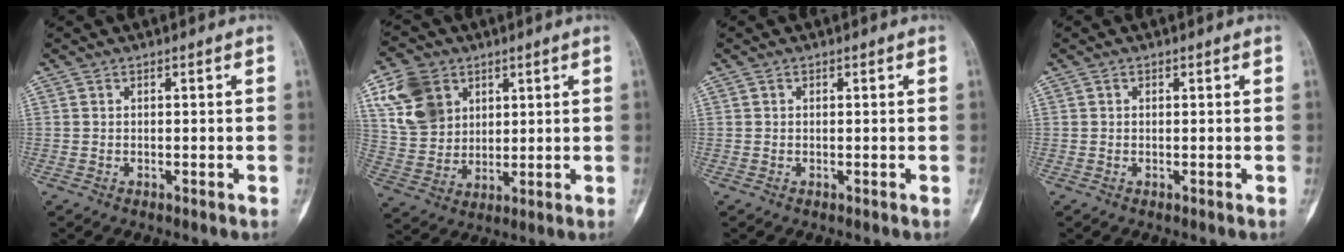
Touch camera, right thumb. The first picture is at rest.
{"total": 11.8, "force": [5.0, 9.1, 5.5], "torque": [-0.088, -0.008, 0.106]}
{"total": 0.0}
{"total": 0.0}